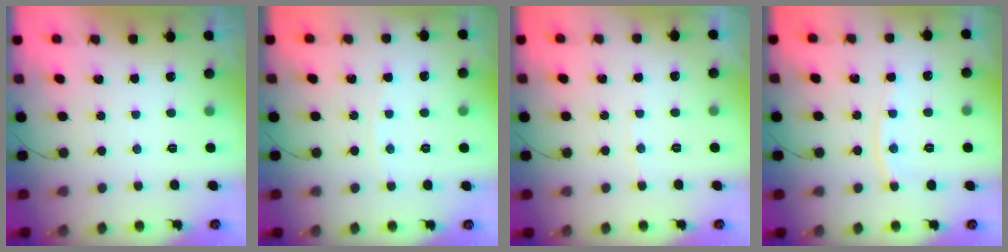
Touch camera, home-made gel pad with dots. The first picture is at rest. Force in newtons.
{"total": 2.7, "press": 2.7, "slide": 0.5}
{"total": 2.5, "press": 2.5, "slide": 0.3}
{"total": 6.8, "press": 6.7, "slide": 0.9}